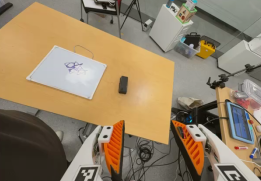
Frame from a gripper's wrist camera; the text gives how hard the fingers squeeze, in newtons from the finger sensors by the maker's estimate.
{"total": 0.0}